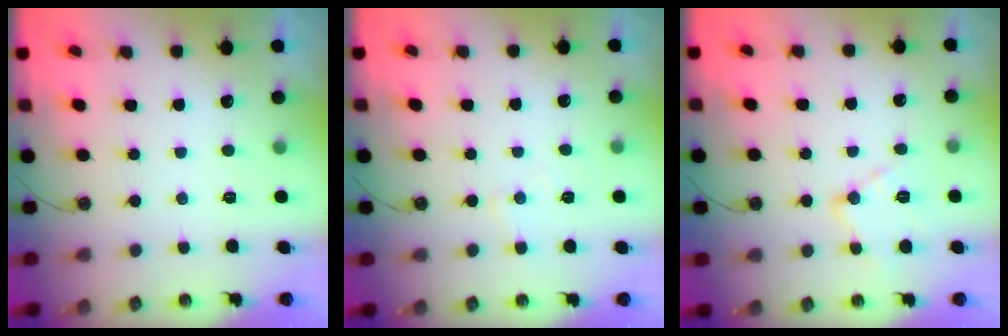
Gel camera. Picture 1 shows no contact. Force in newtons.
{"total": 3.6, "press": 3.5, "slide": 0.6}
{"total": 11.9, "press": 11.9, "slide": 0.8}